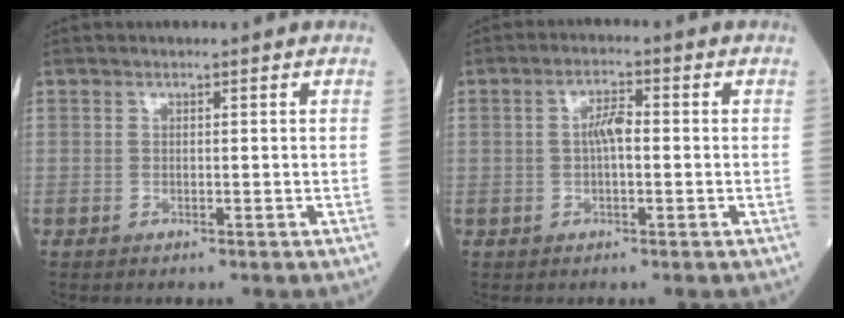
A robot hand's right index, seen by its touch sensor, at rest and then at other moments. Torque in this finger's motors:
{"motor_torque": [0.11, -0.06, 0.05, 0.06]}